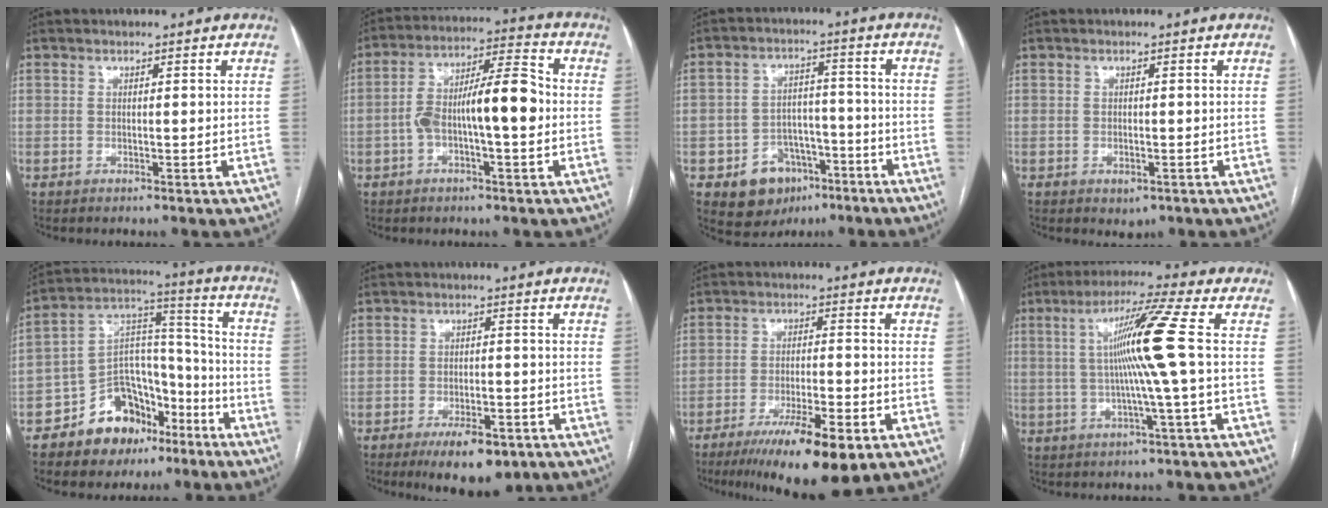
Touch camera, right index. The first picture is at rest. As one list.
[{"total": 11.6, "force": [-1.5, 2.6, 11.3], "torque": [-0.198, 0.033, -0.027]}, {"total": 8.7, "force": [-4.4, 6.7, 3.3], "torque": [-0.049, 0.023, -0.061]}, {"total": 1.8, "force": [-0.8, 1.2, 1.1], "torque": [-0.011, -0.001, -0.001]}, {"total": 14.1, "force": [-8.9, 8.9, 6.3], "torque": [-0.098, 0.061, -0.141]}, {"total": 8.5, "force": [-5.4, 3.3, 5.7], "torque": [-0.080, -0.005, -0.078]}, {"total": 13.5, "force": [-8.3, 2.3, 10.4], "torque": [-0.157, -0.022, -0.130]}, {"total": 10.2, "force": [0.6, -2.2, 9.9], "torque": [-0.174, 0.008, 0.014]}]